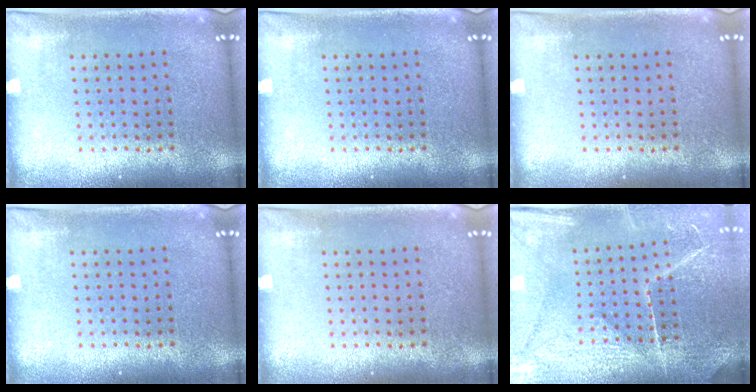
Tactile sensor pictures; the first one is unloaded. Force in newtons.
{"total": 0.0}
{"total": 0.0}
{"total": 0.0}
{"total": 0.0}
{"total": 3.9, "press": 3.8, "slide": 1.1}